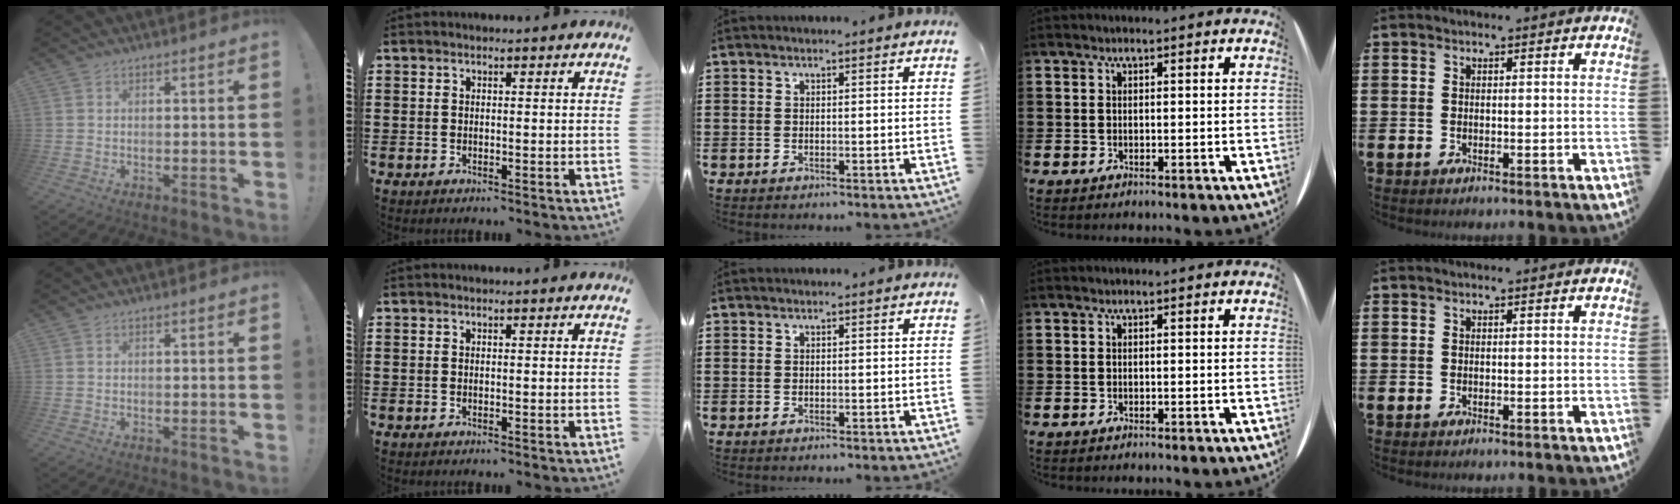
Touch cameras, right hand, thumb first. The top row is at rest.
{}